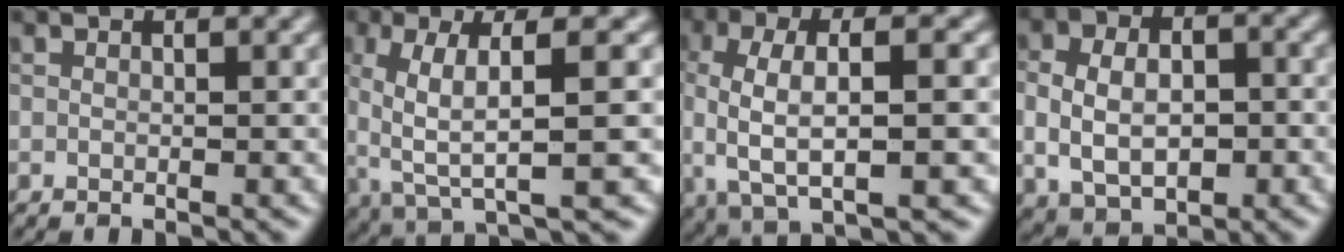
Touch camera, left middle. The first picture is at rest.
{"total": 7.9, "force": [0.5, 2.0, 7.6], "torque": [-0.146, -0.002, 0.009]}
{"total": 7.1, "force": [-0.2, 2.6, 6.6], "torque": [-0.126, 0.002, -0.008]}
{"total": 7.1, "force": [-0.4, 5.0, 5.0], "torque": [-0.082, 0.003, -0.008]}